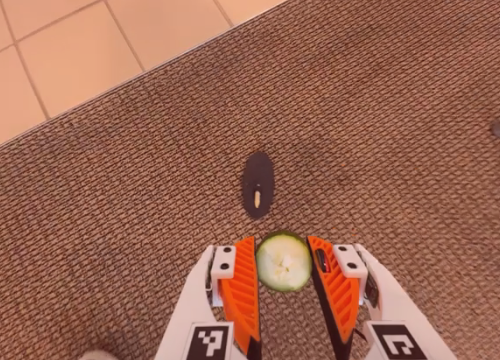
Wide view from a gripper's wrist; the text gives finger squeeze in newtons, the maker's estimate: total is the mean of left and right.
{"total": 7.5, "left": 7.5, "right": 7.5}